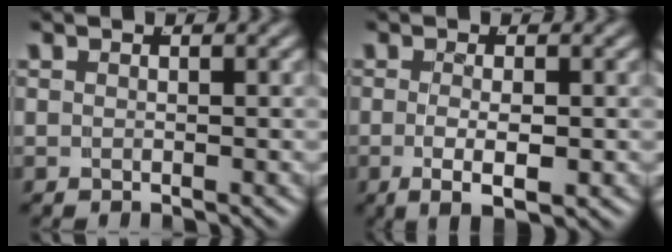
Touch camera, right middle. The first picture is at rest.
{"total": 3.9, "force": [-1.7, 1.0, 3.4], "torque": [-0.067, -0.022, -0.014]}